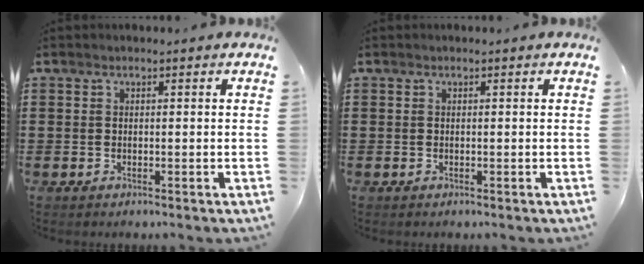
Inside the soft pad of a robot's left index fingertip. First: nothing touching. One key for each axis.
{"total": 0.0}